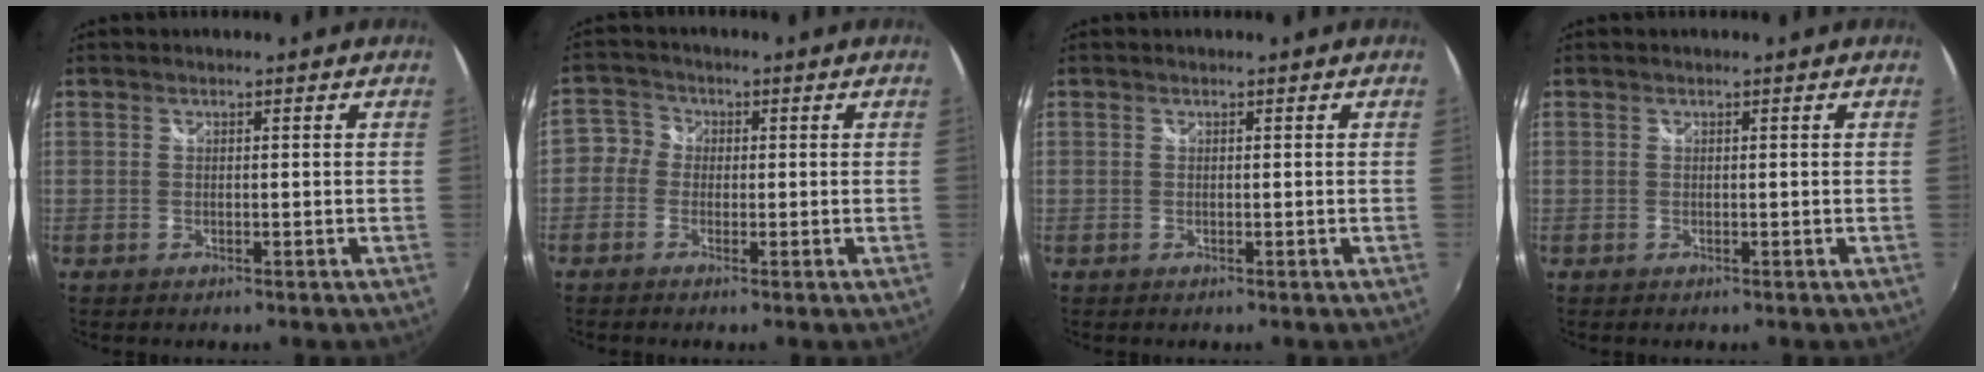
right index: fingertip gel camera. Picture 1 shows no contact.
{"total": 4.0, "force": [-1.4, 3.6, 0.8], "torque": [-0.012, 0.010, -0.040]}
{"total": 0.0}
{"total": 0.0}